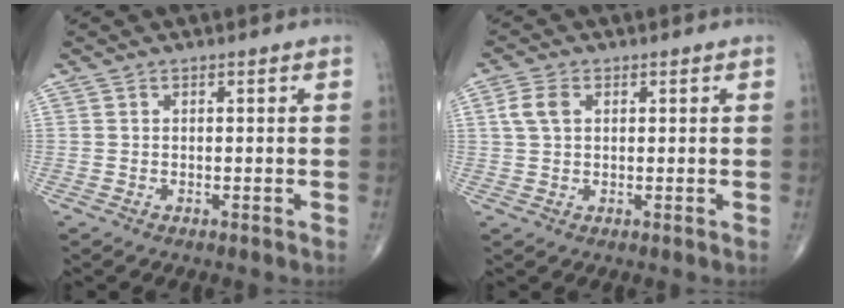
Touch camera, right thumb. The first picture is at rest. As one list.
[{"total": 3.8, "force": [1.1, 2.5, 2.7], "torque": [-0.061, 0.007, 0.020]}]